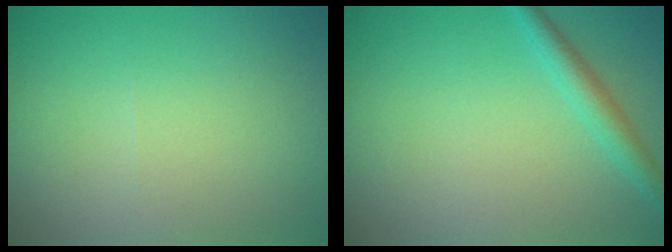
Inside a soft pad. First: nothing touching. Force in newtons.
{"total": 2.2, "press": 2.2, "slide": 0.1}